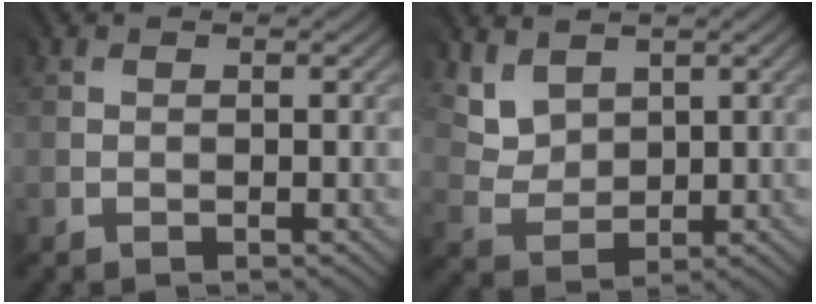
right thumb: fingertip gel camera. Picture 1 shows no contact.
{"total": 4.4, "force": [3.0, 2.8, 1.4], "torque": [-0.053, -0.017, 0.074]}